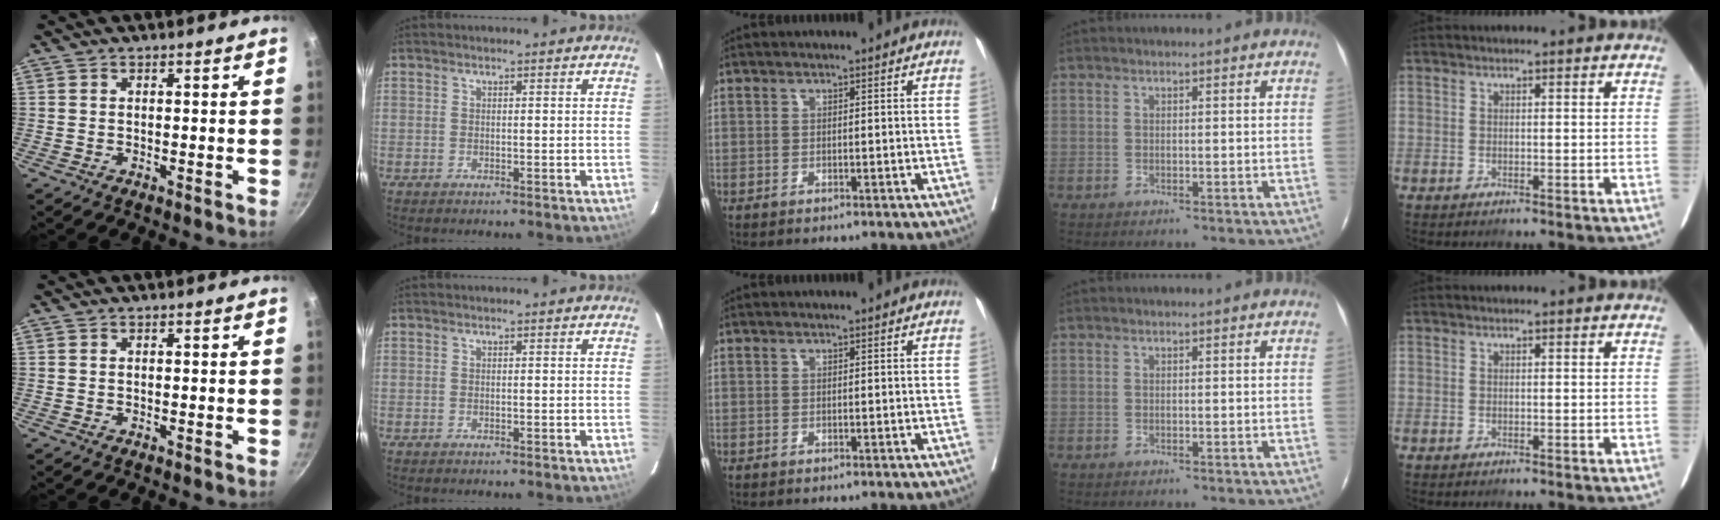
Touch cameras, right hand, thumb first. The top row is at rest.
{}